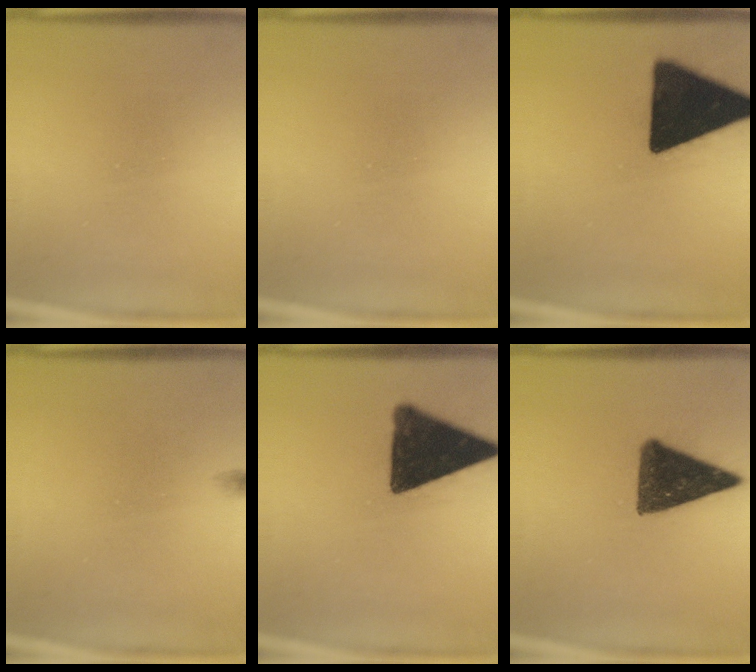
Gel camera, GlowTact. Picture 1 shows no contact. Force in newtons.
{"total": 0.0}
{"total": 18.8}
{"total": 0.6}
{"total": 15.2}
{"total": 11.5}